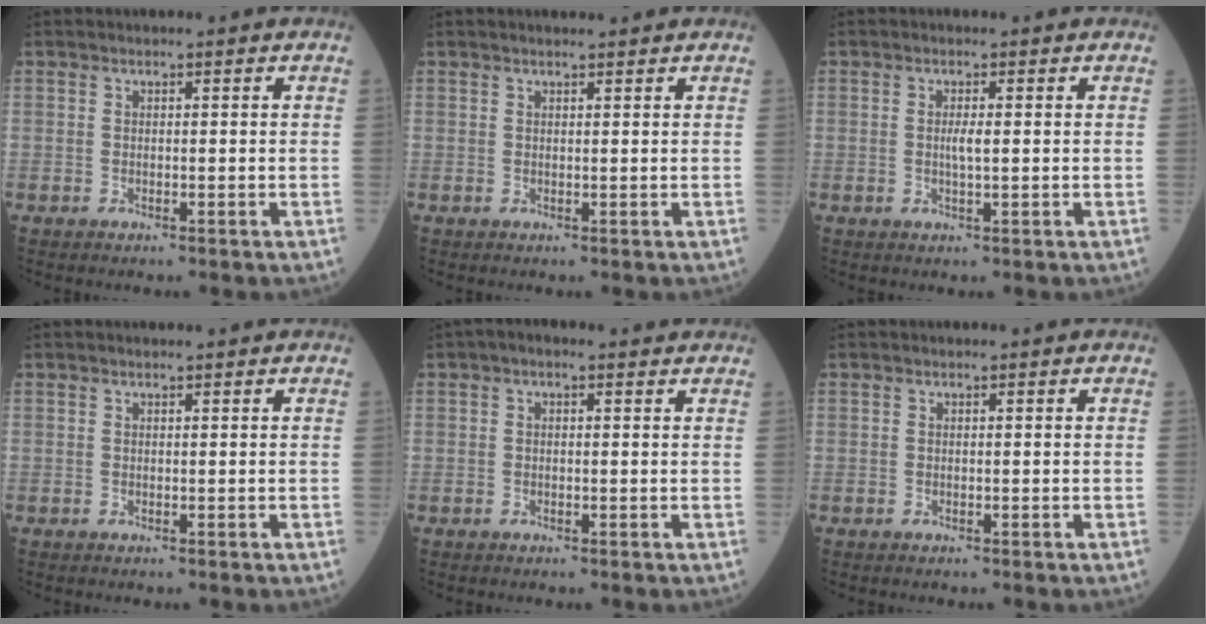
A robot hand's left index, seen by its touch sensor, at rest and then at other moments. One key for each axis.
{"total": 1.9, "fx": 1.7, "fy": 0.0, "fz": 0.7, "tx": -0.006, "ty": 0.010, "tz": 0.027}
{"total": 1.7, "fx": 0.0, "fy": 0.1, "fz": 1.7, "tx": -0.035, "ty": -0.001, "tz": 0.002}
{"total": 0.6, "fx": 0.6, "fy": 0.0, "fz": 0.2, "tx": -0.005, "ty": 0.002, "tz": 0.010}
{"total": 2.0, "fx": 1.1, "fy": 0.8, "fz": 1.4, "tx": -0.024, "ty": 0.018, "tz": 0.012}
{"total": 0.0}